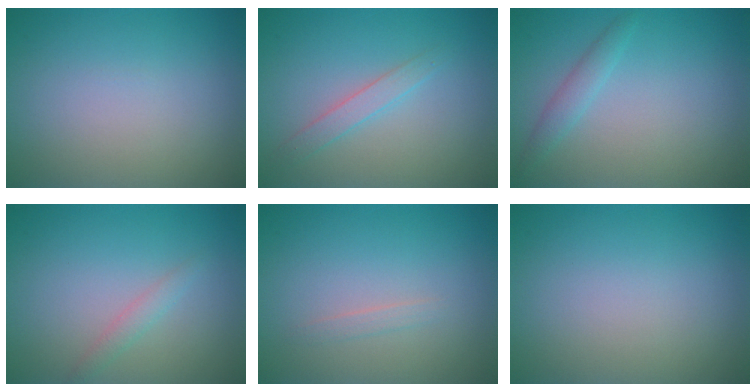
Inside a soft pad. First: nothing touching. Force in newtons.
{"total": 1.6, "press": 1.6, "slide": 0.1}
{"total": 1.5, "press": 1.5, "slide": 0.0}
{"total": 1.1, "press": 1.1, "slide": 0.1}
{"total": 0.6, "press": 0.6, "slide": 0.1}
{"total": 0.0}